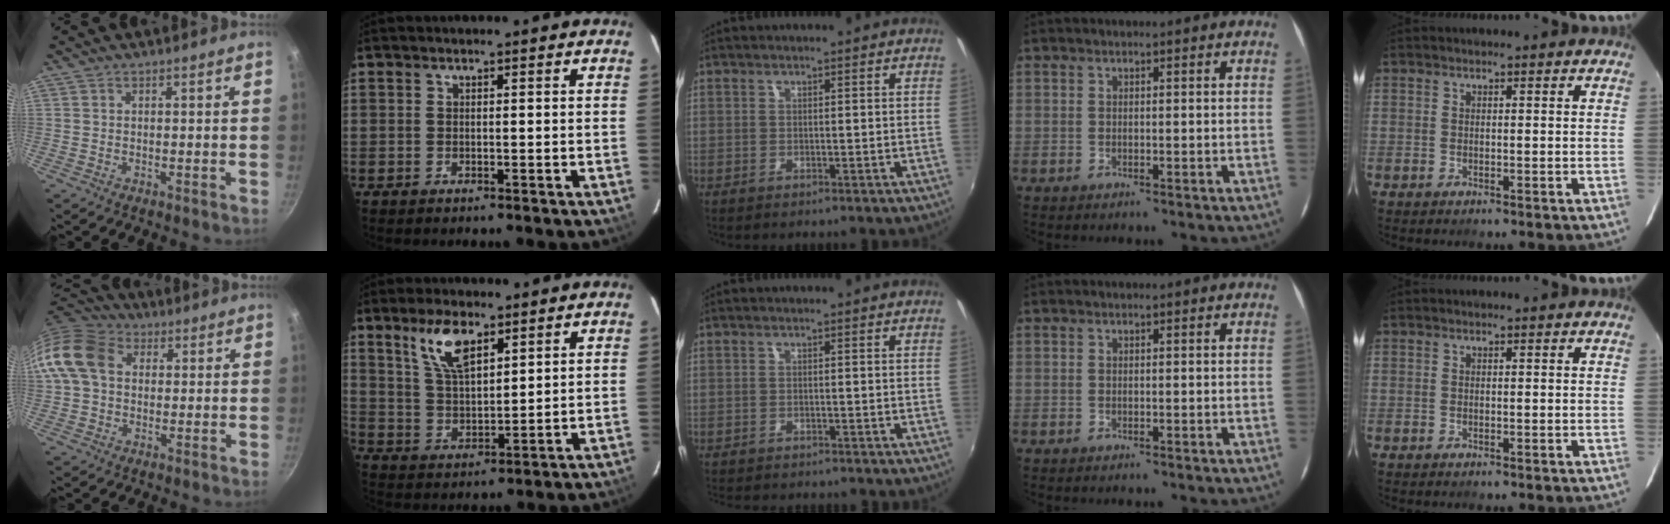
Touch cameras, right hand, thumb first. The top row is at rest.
{"thumb": {"total": 11.9, "force": [1.7, 9.2, 7.4], "torque": [-0.123, 0.025, 0.014]}, "index": {"total": 9.0, "force": [5.4, 3.6, 6.2], "torque": [-0.118, 0.009, 0.111]}, "middle": {"total": 4.7, "force": [-4.3, 1.0, 1.5], "torque": [-0.039, -0.015, -0.065]}}